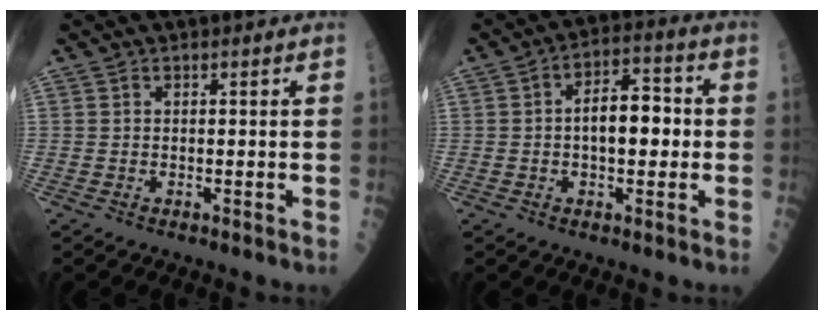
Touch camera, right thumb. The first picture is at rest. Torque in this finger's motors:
{"motor_torque": [0.62, 1.84, 0.83, -0.09, 0.33]}